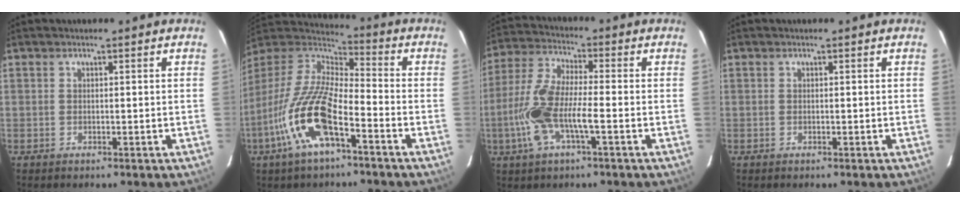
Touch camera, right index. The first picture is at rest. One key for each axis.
{"total": 17.3, "fx": -8.0, "fy": 5.4, "fz": 14.4, "tx": -0.293, "ty": -0.022, "tz": -0.161}
{"total": 12.5, "fx": -3.6, "fy": 3.3, "fz": 11.6, "tx": -0.254, "ty": -0.002, "tz": -0.072}
{"total": 0.0}